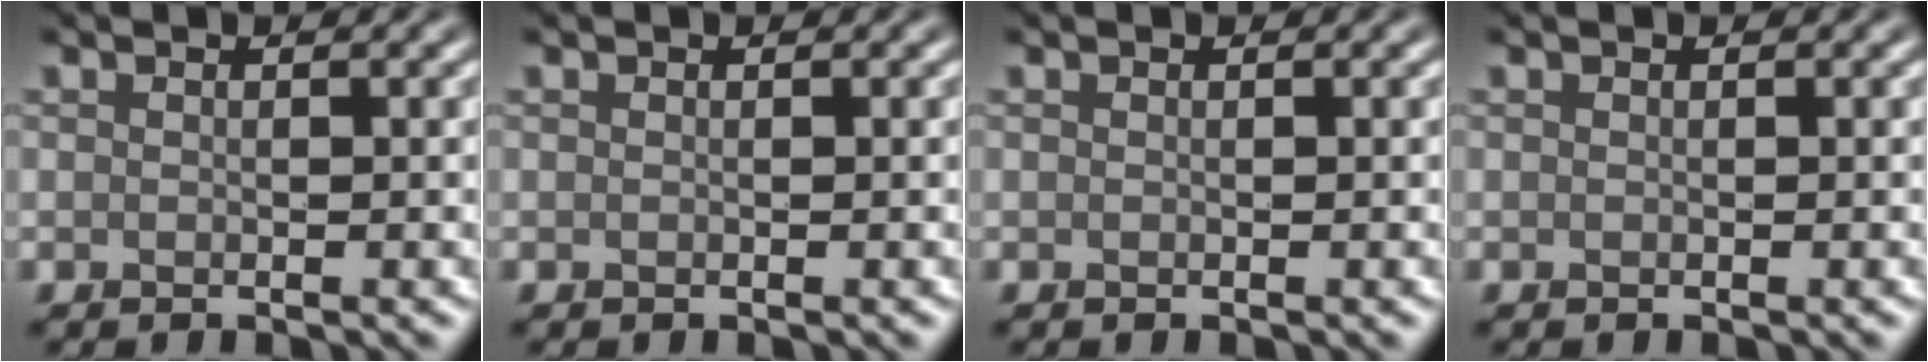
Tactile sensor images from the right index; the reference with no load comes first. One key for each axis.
{"total": 0.0}
{"total": 0.0}
{"total": 0.0}